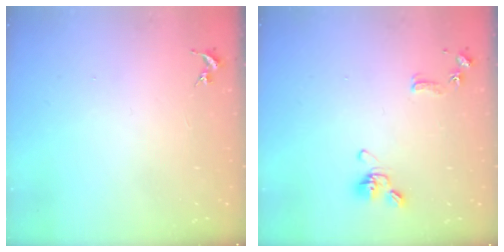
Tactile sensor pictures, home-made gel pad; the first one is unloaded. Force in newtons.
{"total": 11.9, "press": 11.7, "slide": 2.0}